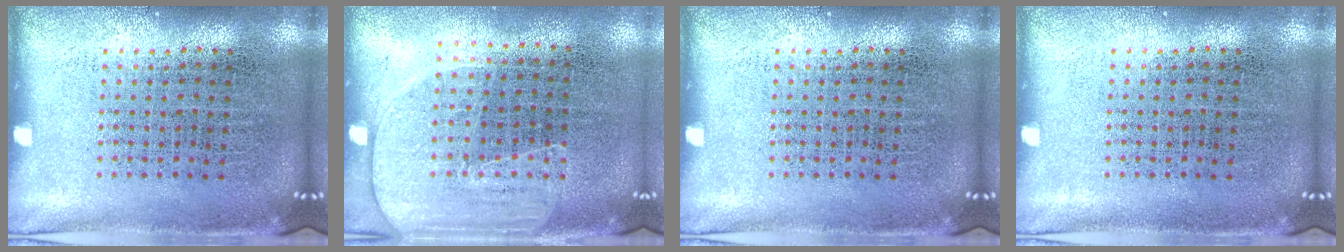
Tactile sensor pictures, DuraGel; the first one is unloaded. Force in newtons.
{"total": 1.6, "press": 1.4, "slide": 0.8}
{"total": 0.0}
{"total": 0.0}